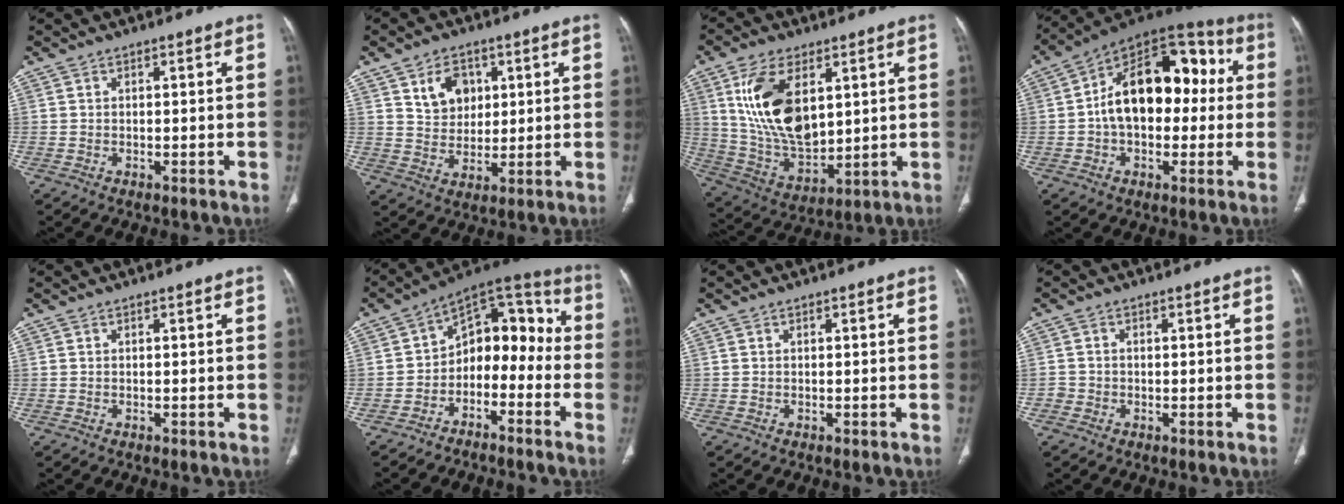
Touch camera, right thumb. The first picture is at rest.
{"total": 7.9, "force": [3.2, 5.9, 4.1], "torque": [-0.039, -0.018, 0.060]}
{"total": 17.5, "force": [5.4, 9.4, 13.7], "torque": [-0.244, -0.023, 0.117]}
{"total": 20.1, "force": [1.2, 12.5, 15.7], "torque": [-0.209, 0.051, 0.010]}
{"total": 0.0}
{"total": 13.4, "force": [-4.1, 9.1, 8.9], "torque": [-0.083, 0.088, -0.078]}
{"total": 0.0}
{"total": 1.5, "force": [-0.7, 1.3, 0.2], "torque": [0.000, 0.006, -0.017]}